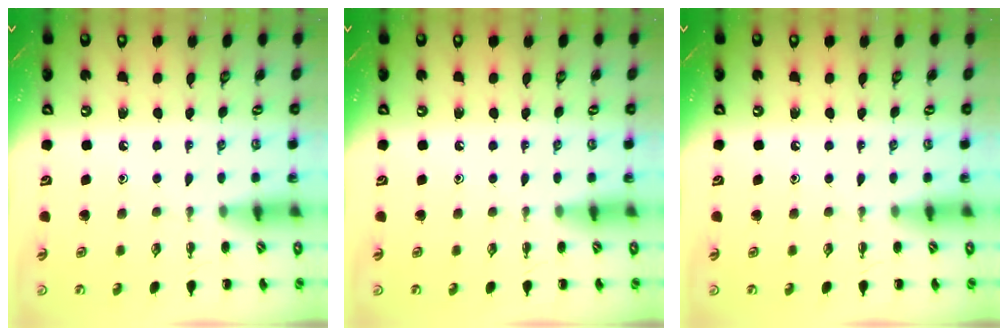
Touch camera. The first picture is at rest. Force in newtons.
{"total": 0.0}
{"total": 0.0}